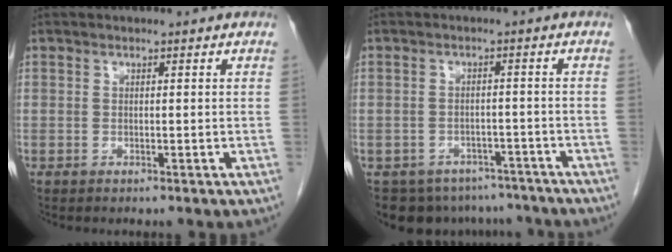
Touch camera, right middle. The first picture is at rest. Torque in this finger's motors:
{"motor_torque": [-0.06, 0.07, -0.08, 0.01]}